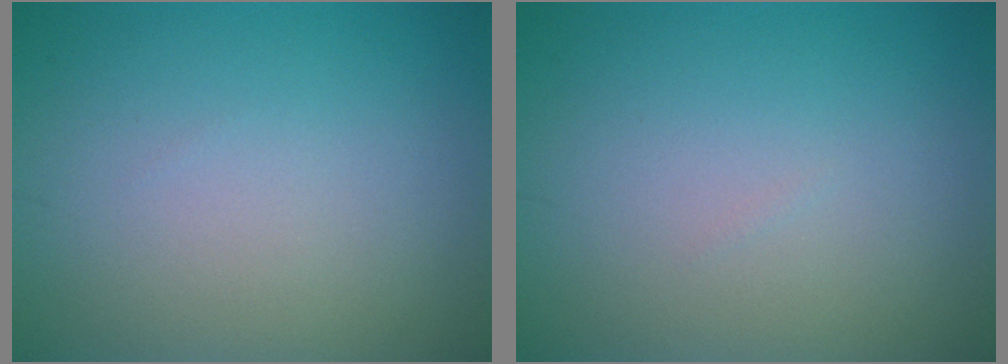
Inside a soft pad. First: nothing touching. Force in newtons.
{"total": 0.0}